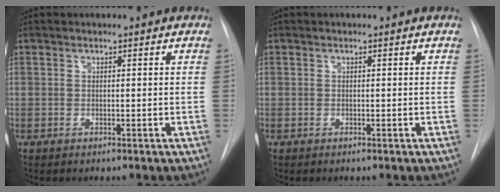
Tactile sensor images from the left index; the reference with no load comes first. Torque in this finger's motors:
{"motor_torque": [0.00, 0.00, 0.00, 0.00]}